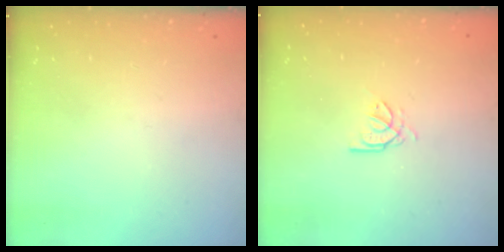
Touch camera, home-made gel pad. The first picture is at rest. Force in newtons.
{"total": 2.7, "press": 2.7, "slide": 0.4}